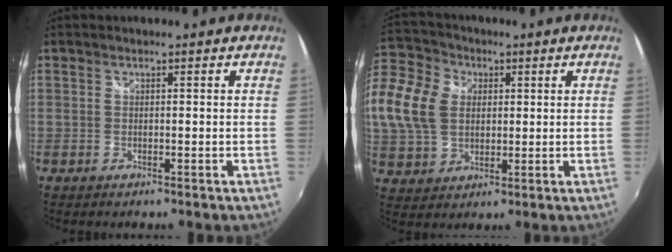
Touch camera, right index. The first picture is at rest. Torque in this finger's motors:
{"motor_torque": [1.09, 1.05, 0.26, 0.16]}